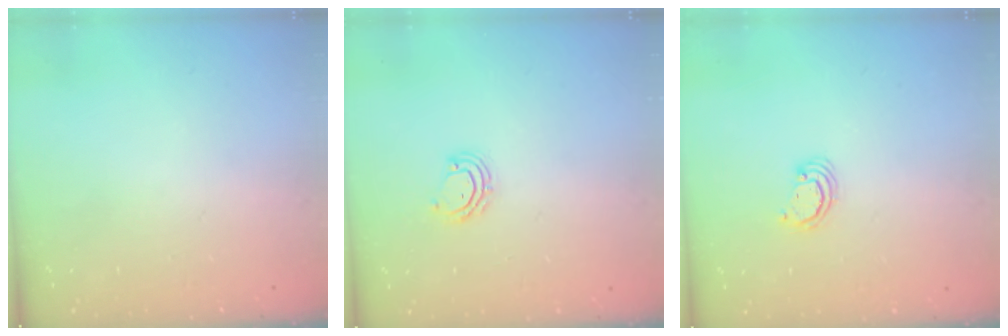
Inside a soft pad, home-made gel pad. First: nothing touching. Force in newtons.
{"total": 5.0, "press": 4.9, "slide": 0.3}
{"total": 2.3, "press": 2.3, "slide": 0.2}